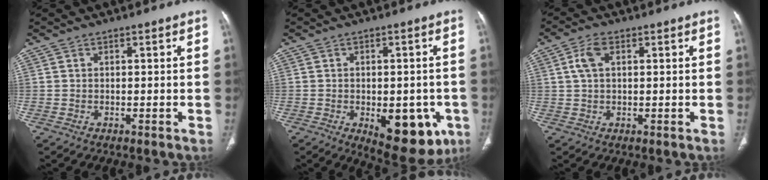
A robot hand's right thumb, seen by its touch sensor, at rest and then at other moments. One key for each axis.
{"total": 13.5, "fx": -4.6, "fy": 6.9, "fz": 10.7, "tx": -0.105, "ty": 0.003, "tz": -0.043}
{"total": 4.3, "fx": 1.4, "fy": 2.4, "fz": 3.3, "tx": -0.076, "ty": 0.011, "tz": 0.029}